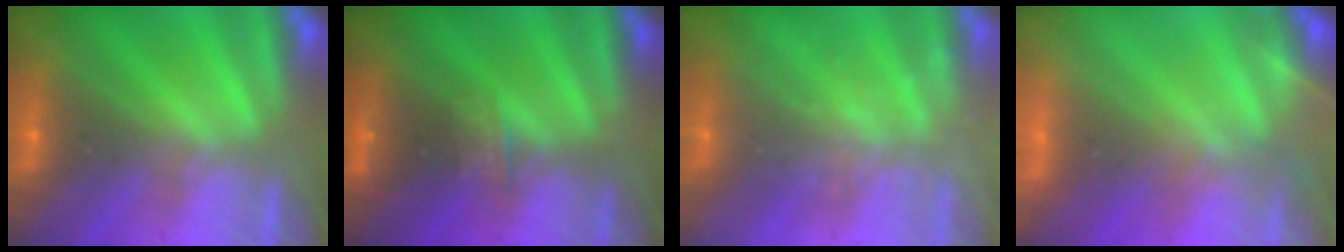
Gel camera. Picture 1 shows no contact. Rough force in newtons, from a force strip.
{"total": 2.5}
{"total": 1.7}
{"total": 2.9}